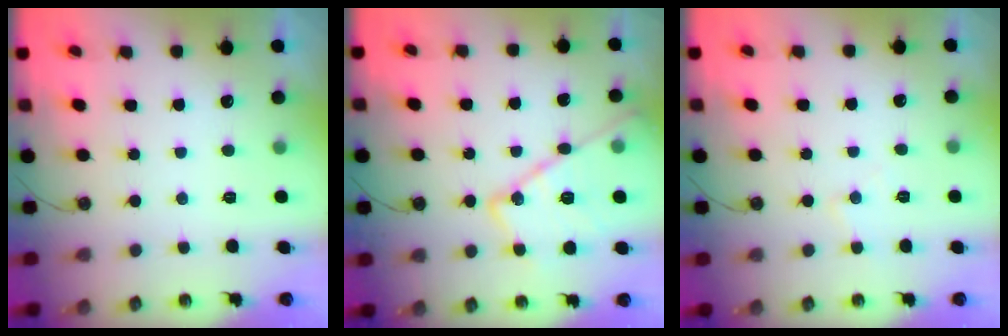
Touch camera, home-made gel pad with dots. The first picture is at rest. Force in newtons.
{"total": 18.2, "press": 18.2, "slide": 1.5}
{"total": 5.1, "press": 5.0, "slide": 0.8}